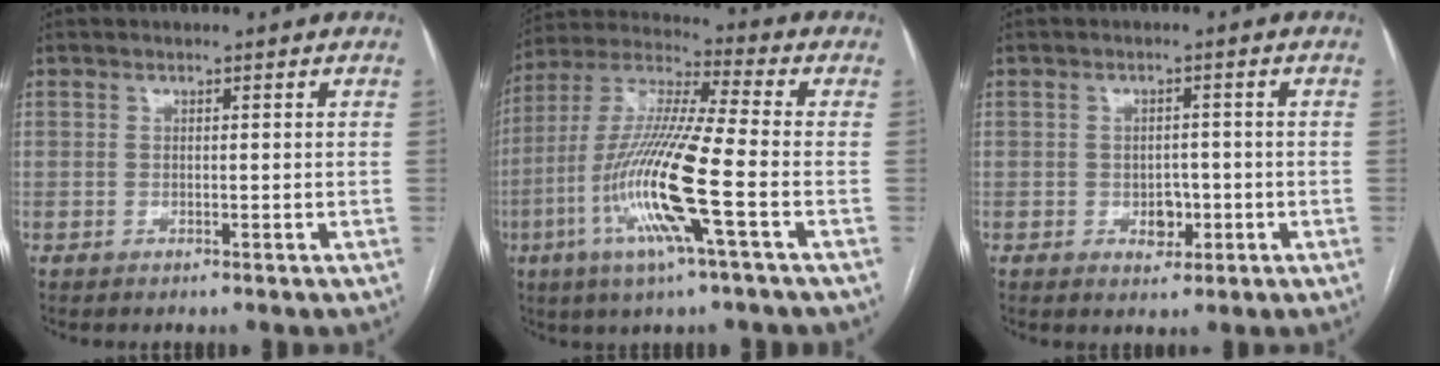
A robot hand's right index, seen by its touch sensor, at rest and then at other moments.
{"total": 16.8, "force": [-5.4, 0.5, 15.9], "torque": [-0.332, -0.012, -0.107]}
{"total": 3.4, "force": [-1.1, 2.3, 2.1], "torque": [-0.024, 0.007, -0.009]}